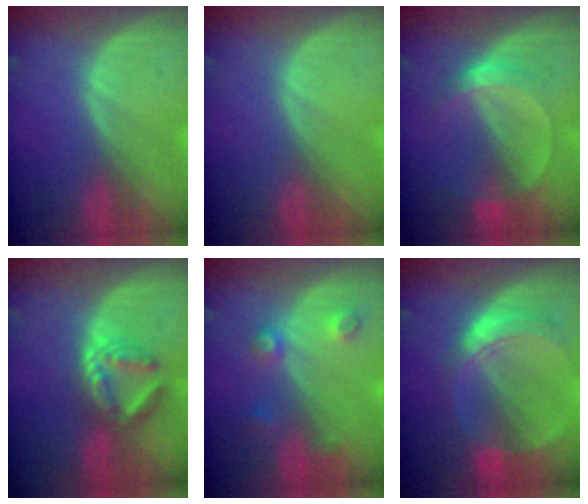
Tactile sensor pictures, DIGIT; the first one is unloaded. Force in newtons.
{"total": 0.0}
{"total": 5.0, "press": 4.5, "slide": 2.2}
{"total": 6.2, "press": 5.6, "slide": 2.6}
{"total": 4.0, "press": 3.5, "slide": 1.9}
{"total": 7.6, "press": 6.8, "slide": 3.4}